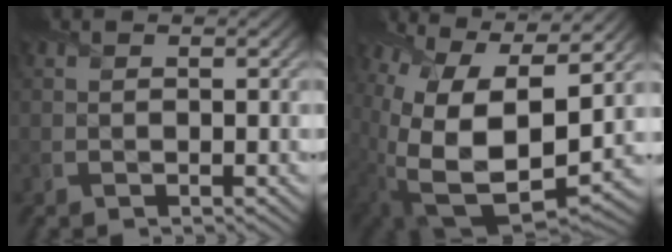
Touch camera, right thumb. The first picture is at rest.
{"total": 17.6, "force": [2.0, 9.7, 14.5], "torque": [-0.265, -0.022, 0.065]}